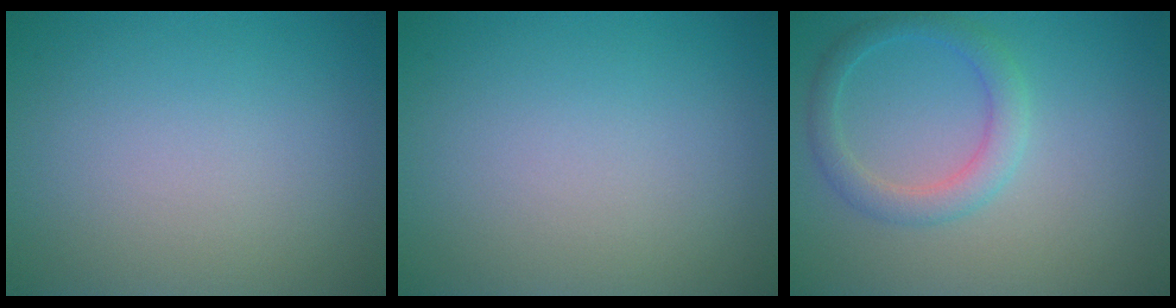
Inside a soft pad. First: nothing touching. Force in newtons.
{"total": 0.0}
{"total": 2.7, "press": 2.7, "slide": 0.2}